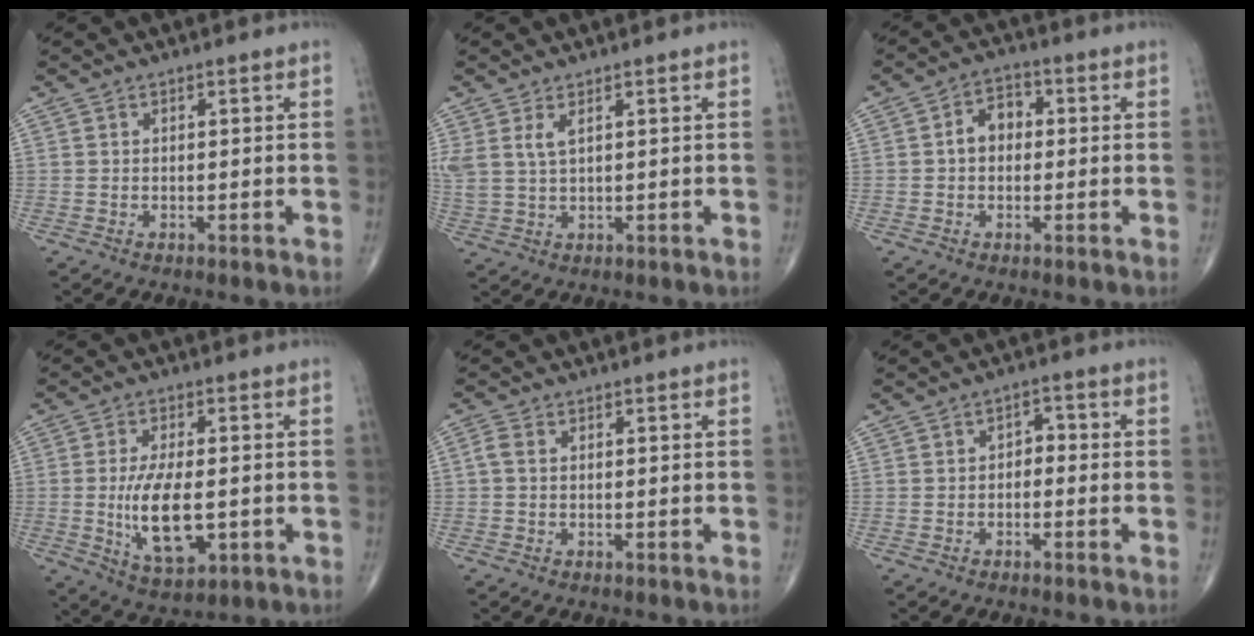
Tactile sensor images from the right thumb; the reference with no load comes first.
{"total": 4.3, "force": [1.9, 1.7, 3.4], "torque": [-0.086, -0.001, 0.048]}
{"total": 5.2, "force": [0.1, 3.8, 3.4], "torque": [-0.043, 0.020, -0.008]}
{"total": 11.6, "force": [-1.6, 5.3, 10.2], "torque": [-0.179, -0.010, -0.019]}
{"total": 1.7, "force": [0.0, 1.0, 1.3], "torque": [-0.030, 0.003, -0.004]}
{"total": 2.5, "force": [-0.8, 1.7, 1.7], "torque": [-0.008, 0.020, -0.022]}